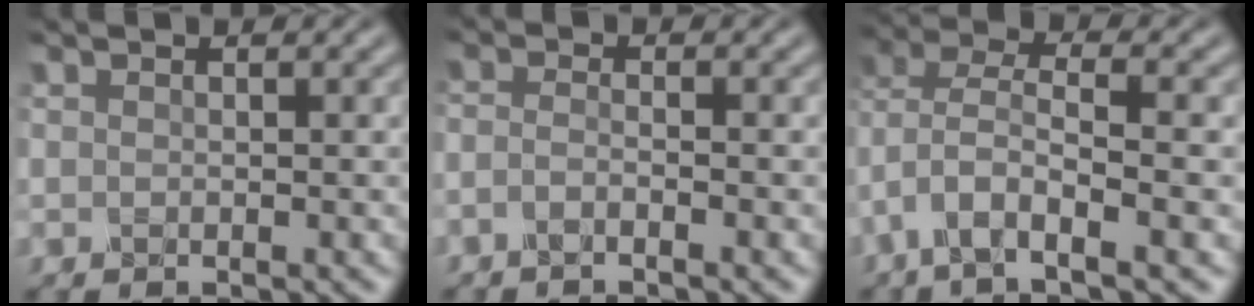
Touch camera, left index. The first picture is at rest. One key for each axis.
{"total": 1.6, "fx": -1.1, "fy": 0.4, "fz": 1.1, "tx": -0.021, "ty": -0.004, "tz": -0.029}
{"total": 5.9, "fx": -2.5, "fy": 2.3, "fz": 4.8, "tx": -0.096, "ty": 0.003, "tz": -0.057}